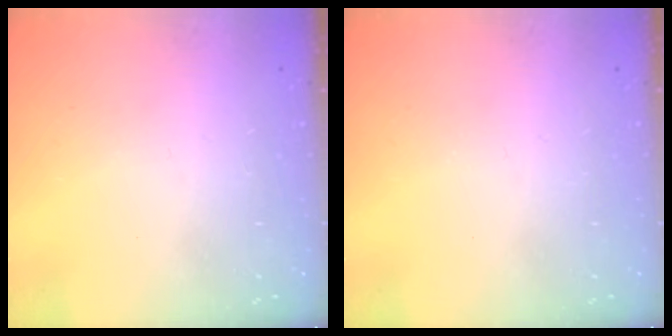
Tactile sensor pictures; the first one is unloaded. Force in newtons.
{"total": 0.0}